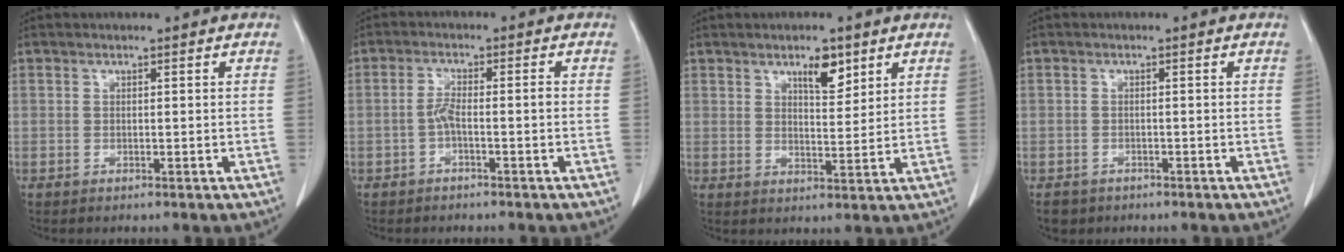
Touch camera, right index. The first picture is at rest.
{"total": 2.6, "force": [-0.9, 0.4, 2.4], "torque": [-0.046, 0.007, -0.018]}
{"total": 4.9, "force": [3.1, 1.7, 3.5], "torque": [-0.057, -0.003, 0.051]}
{"total": 2.6, "force": [-1.7, 2.0, 0.2], "torque": [-0.008, 0.003, -0.026]}